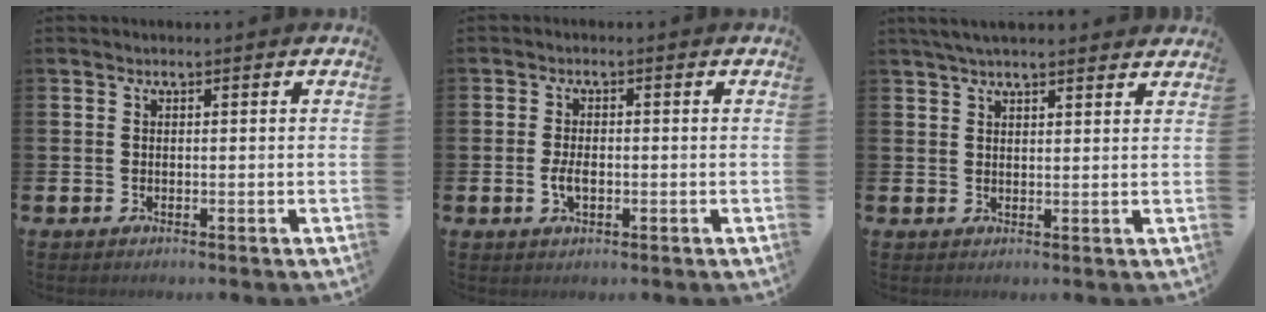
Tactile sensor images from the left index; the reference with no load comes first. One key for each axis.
{"total": 2.8, "fx": -0.5, "fy": 1.5, "fz": 2.3, "tx": -0.044, "ty": 0.003, "tz": -0.008}
{"total": 3.6, "fx": 3.3, "fy": 0.5, "fz": 1.3, "tx": -0.028, "ty": -0.006, "tz": 0.061}